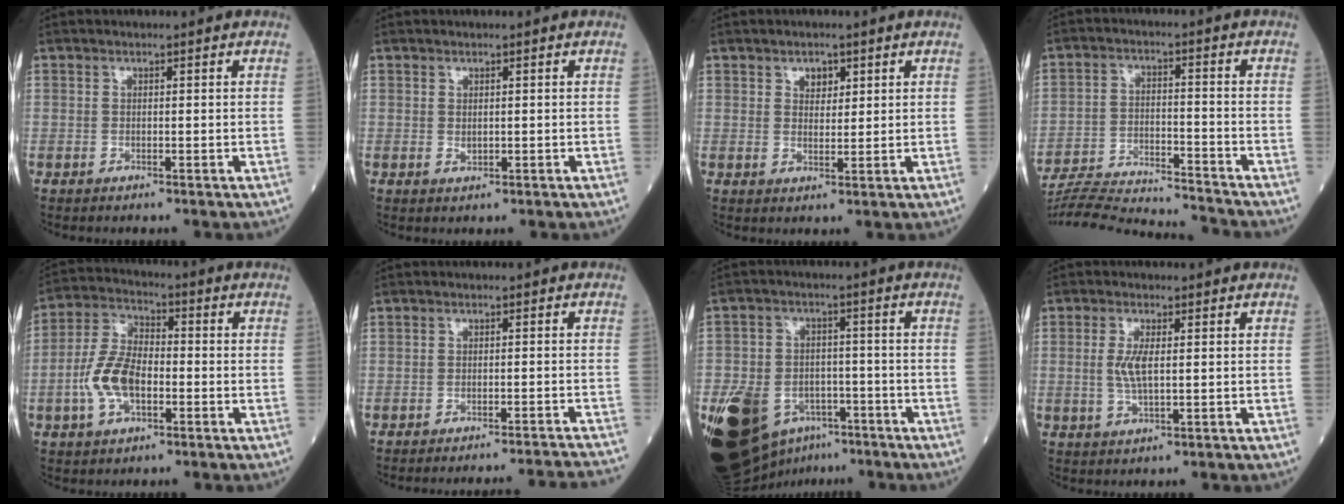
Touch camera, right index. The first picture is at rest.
{"total": 0.7, "force": [0.2, 0.5, 0.5], "torque": [-0.008, -0.003, 0.005]}
{"total": 2.5, "force": [1.4, 1.5, 1.3], "torque": [-0.015, 0.000, 0.024]}
{"total": 17.4, "force": [-16.9, 0.0, 4.3], "torque": [-0.083, -0.008, -0.264]}
{"total": 9.1, "force": [-2.4, 4.7, 7.4], "torque": [-0.169, 0.015, -0.049]}
{"total": 13.5, "force": [-13.1, -1.8, 2.8], "torque": [-0.014, -0.018, -0.153]}
{"total": 19.0, "force": [-9.6, 12.5, 10.6], "torque": [-0.241, 0.004, -0.147]}
{"total": 3.7, "force": [0.3, 1.0, 3.6], "torque": [-0.079, -0.005, 0.006]}